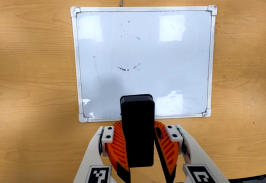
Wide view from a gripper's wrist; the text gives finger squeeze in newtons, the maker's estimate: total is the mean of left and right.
{"total": 11.3, "left": 10.8, "right": 11.7}